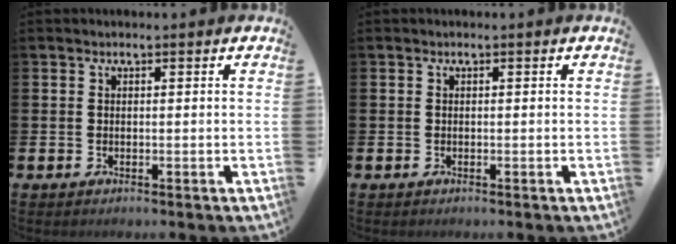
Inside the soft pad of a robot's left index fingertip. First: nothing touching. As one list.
[{"total": 0.0}]